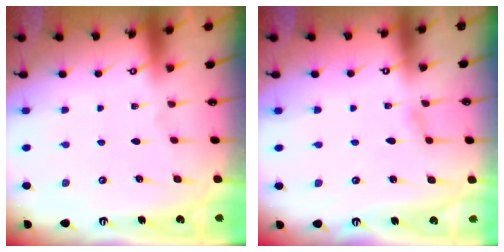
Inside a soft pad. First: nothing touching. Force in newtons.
{"total": 2.1, "press": 2.1, "slide": 0.3}